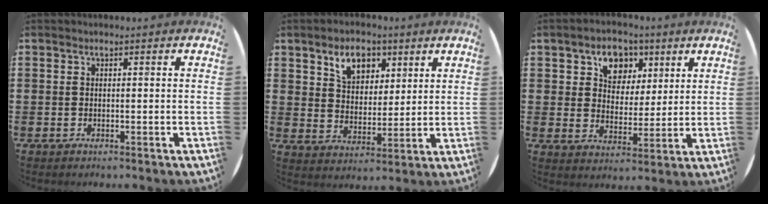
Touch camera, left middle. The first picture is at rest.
{"total": 6.3, "force": [4.2, 4.0, 2.5], "torque": [-0.035, -0.001, 0.072]}
{"total": 6.3, "force": [3.6, 4.7, 2.2], "torque": [-0.043, 0.006, 0.060]}